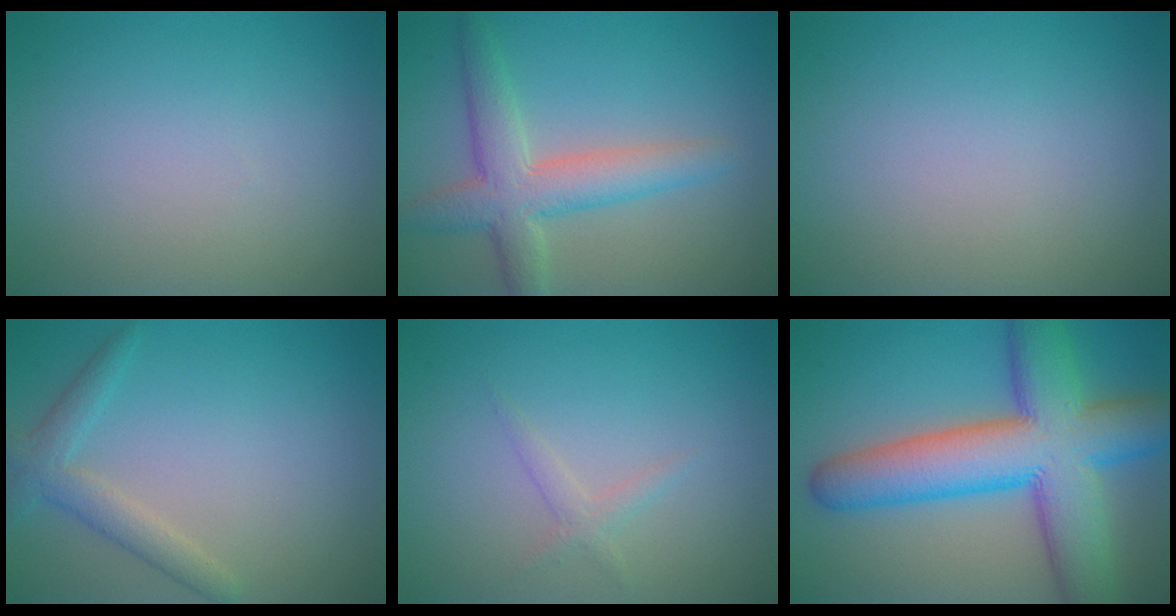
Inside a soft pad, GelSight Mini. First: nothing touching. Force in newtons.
{"total": 5.2, "press": 5.1, "slide": 0.4}
{"total": 0.0}
{"total": 2.6, "press": 2.6, "slide": 0.1}
{"total": 1.2, "press": 1.2, "slide": 0.1}
{"total": 12.2, "press": 12.2, "slide": 0.4}